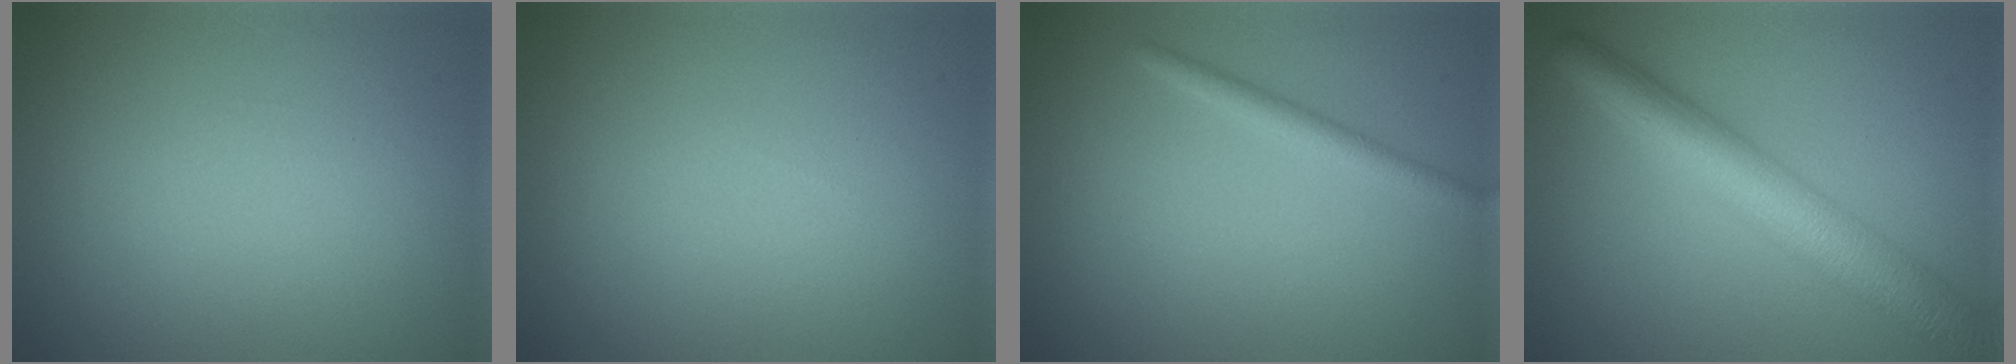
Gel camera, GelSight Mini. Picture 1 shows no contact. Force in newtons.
{"total": 0.0}
{"total": 1.8, "press": 1.8, "slide": 0.1}
{"total": 6.6, "press": 6.6, "slide": 0.0}